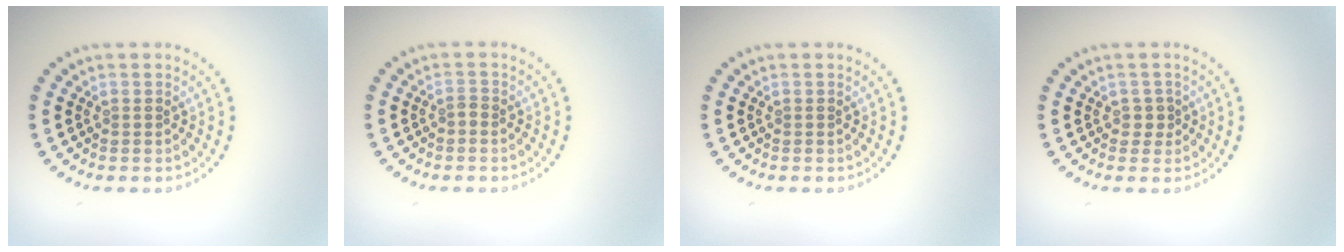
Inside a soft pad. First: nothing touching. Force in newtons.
{"total": 0.7, "press": 0.4, "slide": 0.5}
{"total": 0.0}
{"total": 1.1, "press": 1.0, "slide": 0.6}